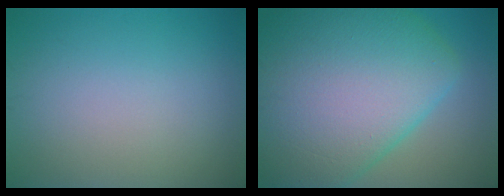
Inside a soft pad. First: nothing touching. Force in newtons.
{"total": 14.7, "press": 14.7, "slide": 0.4}